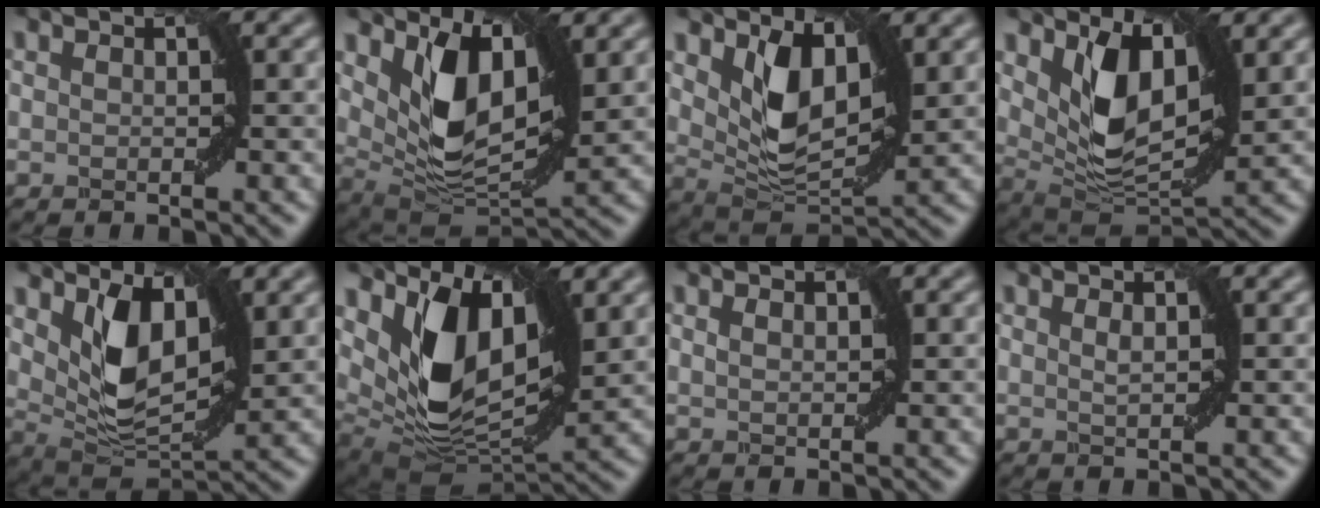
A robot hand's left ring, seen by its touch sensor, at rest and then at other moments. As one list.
[{"total": 7.7, "force": [2.6, 4.0, 6.0], "torque": [-0.116, -0.019, 0.048]}, {"total": 5.7, "force": [2.1, 3.1, 4.3], "torque": [-0.089, -0.011, 0.044]}, {"total": 6.8, "force": [2.4, 3.6, 5.3], "torque": [-0.104, -0.017, 0.046]}, {"total": 5.9, "force": [2.1, 3.2, 4.5], "torque": [-0.092, -0.012, 0.043]}, {"total": 9.9, "force": [3.3, 5.5, 7.5], "torque": [-0.143, -0.022, 0.070]}, {"total": 0.8, "force": [0.5, 0.5, 0.5], "torque": [-0.011, 0.000, 0.011]}, {"total": 0.8, "force": [0.4, 0.0, 0.7], "torque": [-0.014, 0.002, 0.007]}]